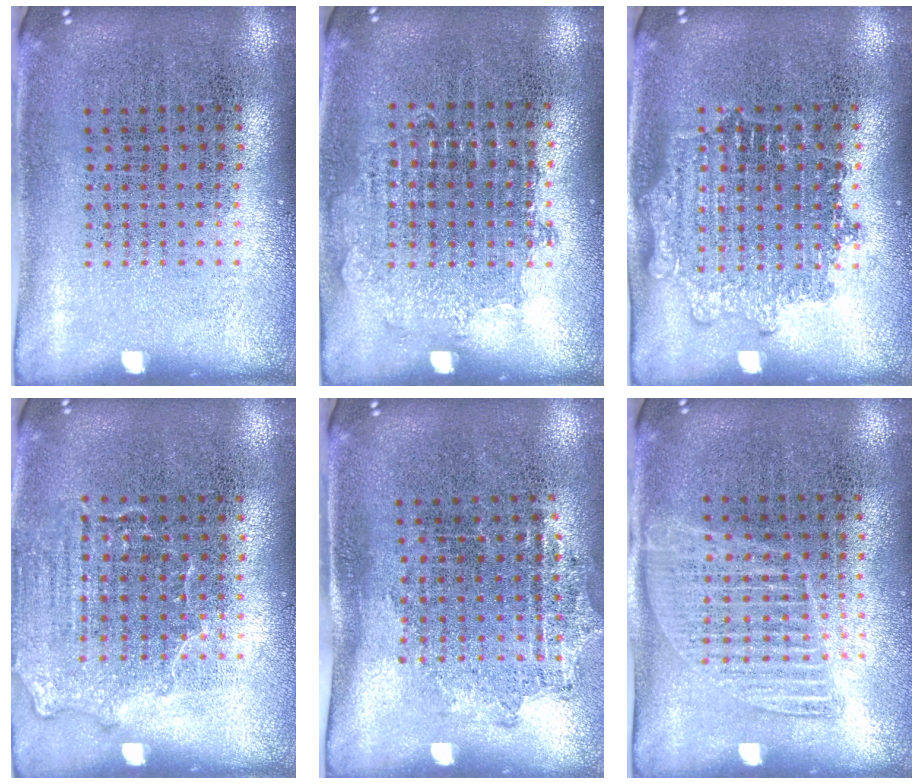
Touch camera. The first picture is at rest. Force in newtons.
{"total": 0.8, "press": 0.8, "slide": 0.2}
{"total": 1.2, "press": 1.2, "slide": 0.2}
{"total": 1.4, "press": 1.2, "slide": 0.7}
{"total": 1.3, "press": 1.0, "slide": 0.9}
{"total": 1.0, "press": 0.9, "slide": 0.5}